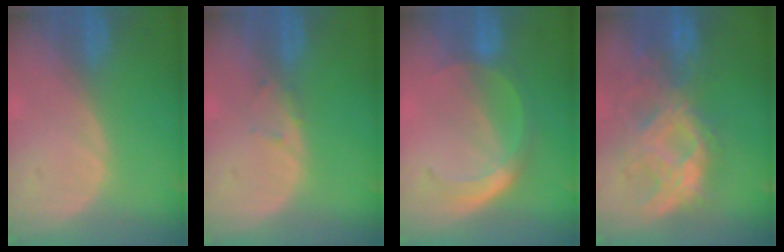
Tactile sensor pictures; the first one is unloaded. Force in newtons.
{"total": 0.8, "press": 0.8, "slide": 0.2}
{"total": 6.0, "press": 5.2, "slide": 3.0}
{"total": 10.4, "press": 9.2, "slide": 4.9}